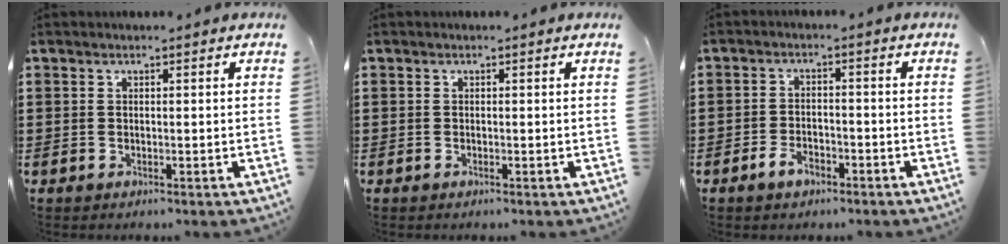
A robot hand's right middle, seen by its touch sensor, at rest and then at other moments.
{"total": 0.0}
{"total": 3.4, "force": [-2.4, 1.7, 1.7], "torque": [-0.038, 0.003, -0.049]}